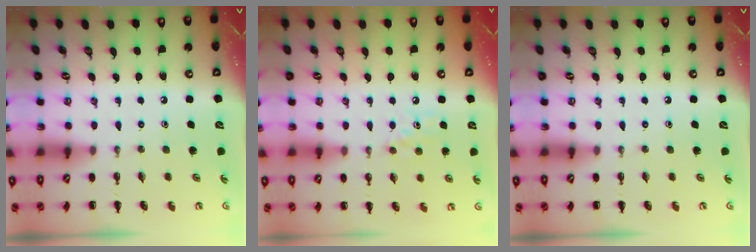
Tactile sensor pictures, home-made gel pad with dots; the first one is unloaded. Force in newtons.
{"total": 5.0, "press": 4.7, "slide": 1.7}
{"total": 0.0}